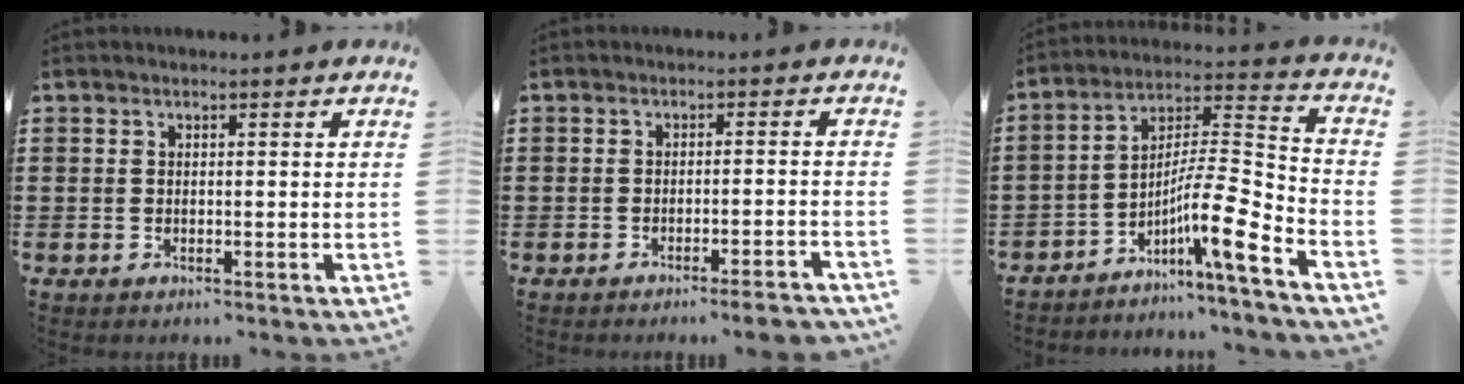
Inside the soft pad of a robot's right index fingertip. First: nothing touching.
{"total": 3.1, "force": [-2.5, -0.3, 1.8], "torque": [-0.029, -0.006, -0.045]}
{"total": 10.8, "force": [-5.7, 1.0, 9.1], "torque": [-0.169, -0.017, -0.112]}